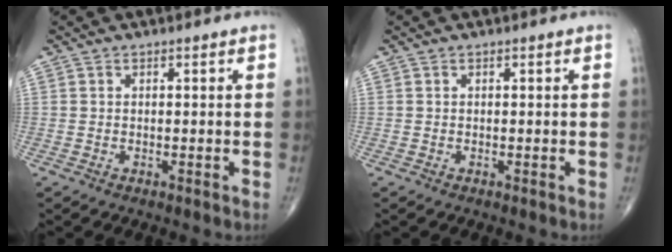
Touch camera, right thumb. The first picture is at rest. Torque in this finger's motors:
{"motor_torque": [0.01, 0.02, 0.00, 0.00, 0.01]}